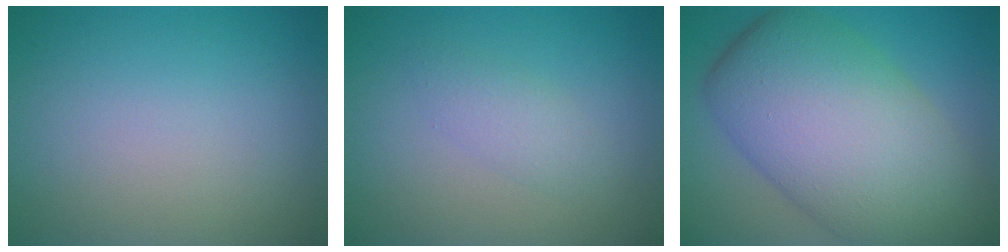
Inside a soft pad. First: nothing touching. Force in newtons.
{"total": 1.8, "press": 1.8, "slide": 0.1}
{"total": 13.3, "press": 13.3, "slide": 0.7}